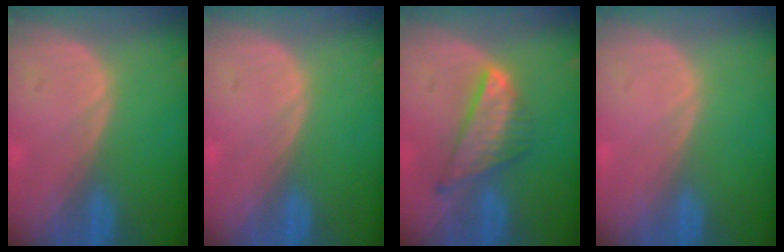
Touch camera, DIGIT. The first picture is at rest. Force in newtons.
{"total": 0.0}
{"total": 7.9, "press": 6.7, "slide": 4.3}
{"total": 0.0}